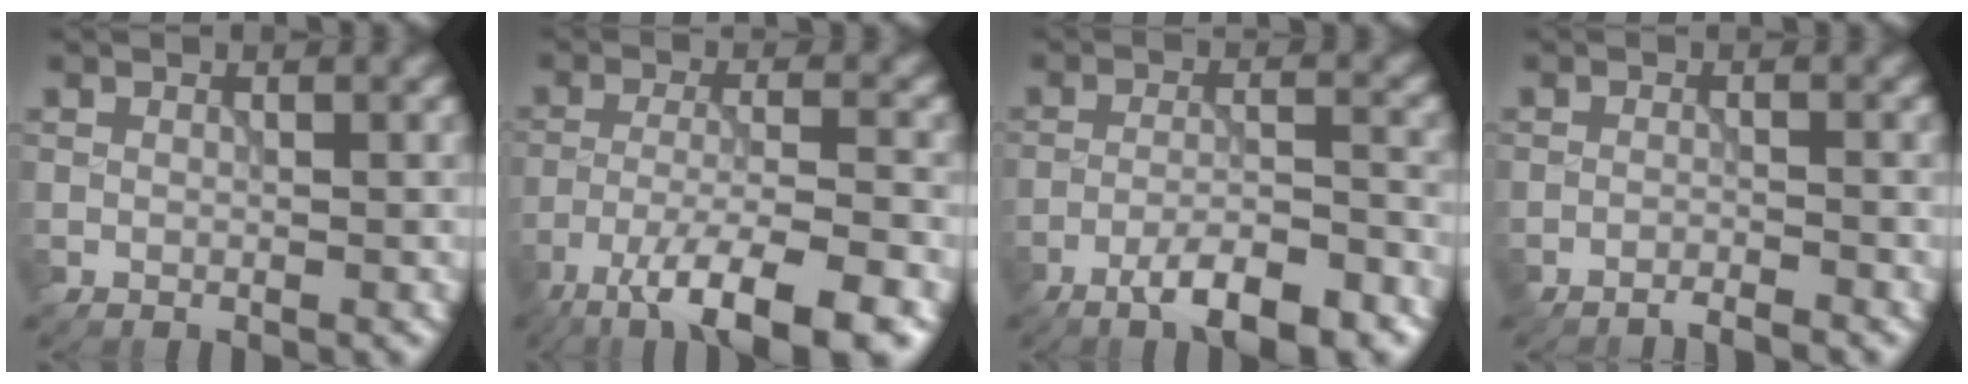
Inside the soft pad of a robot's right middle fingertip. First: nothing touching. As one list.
[{"total": 9.0, "force": [-6.0, 1.8, 6.5], "torque": [-0.107, -0.003, -0.104]}, {"total": 6.1, "force": [-4.2, 1.2, 4.3], "torque": [-0.069, 0.005, -0.068]}, {"total": 1.9, "force": [-1.7, 0.1, 0.8], "torque": [-0.005, 0.002, -0.037]}]